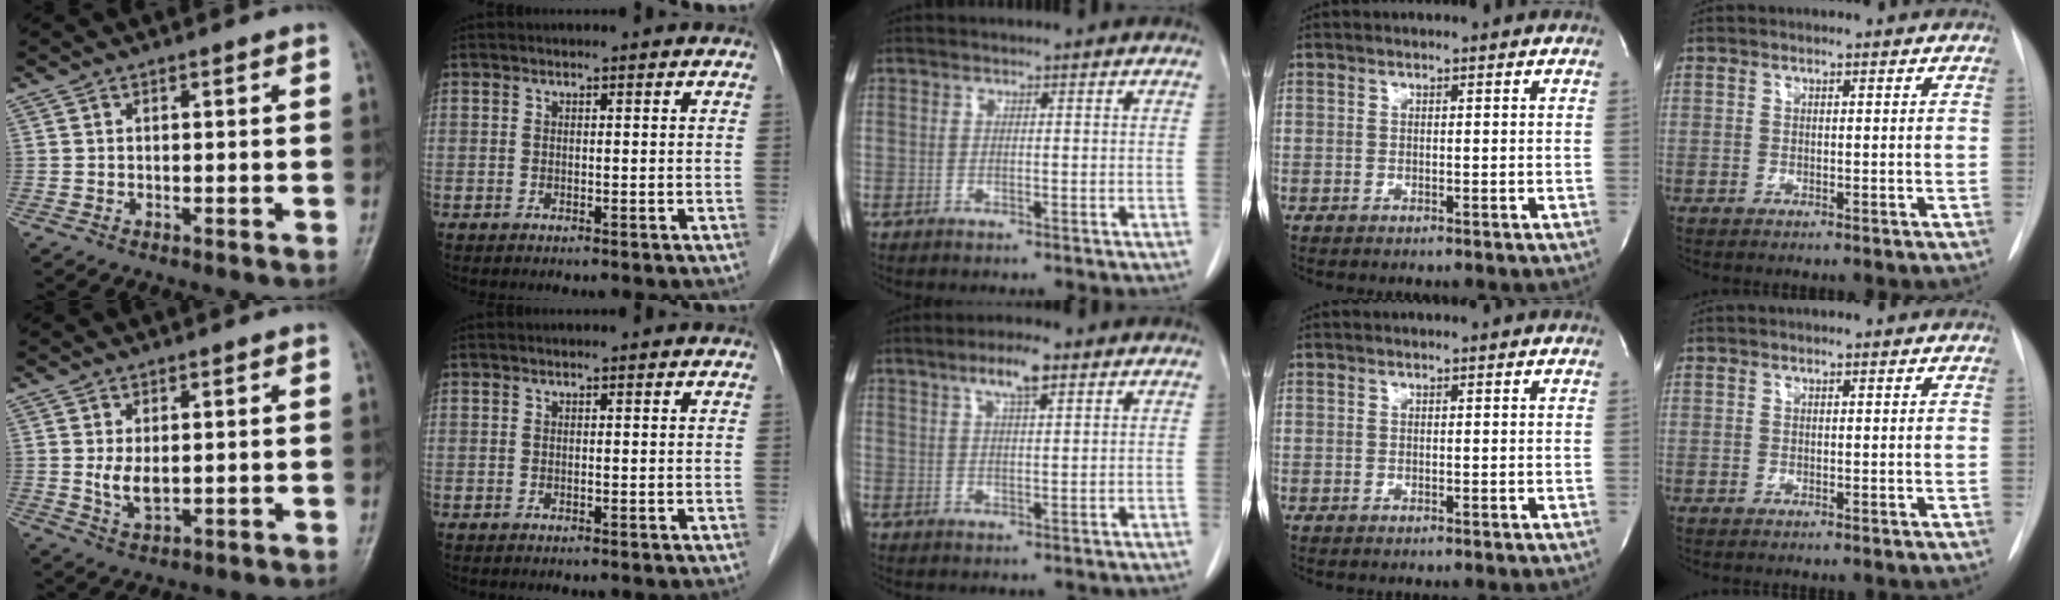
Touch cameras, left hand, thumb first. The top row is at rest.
{"thumb": {"total": 4.0, "force": [0.5, 2.2, 3.3], "torque": [-0.057, -0.013, 0.018]}, "middle": {"total": 5.0, "force": [3.0, 0.8, 3.9], "torque": [-0.076, 0.004, 0.050]}}